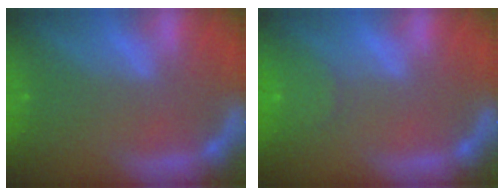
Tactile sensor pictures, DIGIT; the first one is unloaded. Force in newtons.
{"total": 3.0}